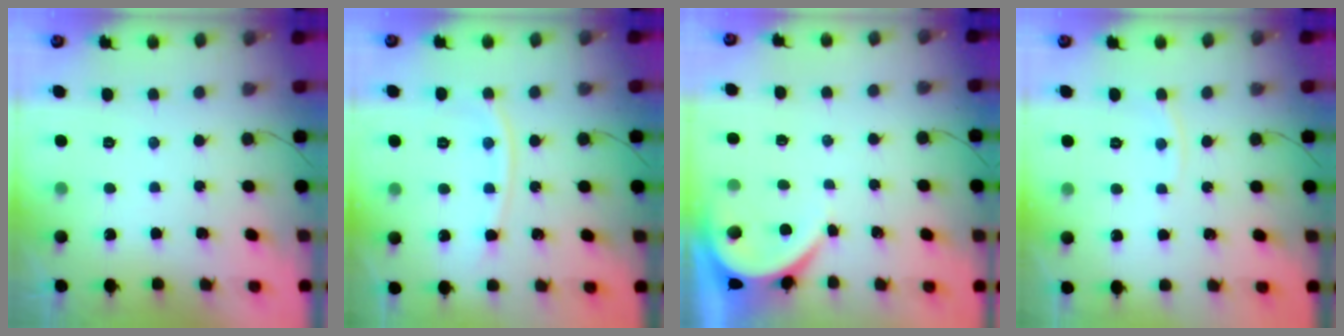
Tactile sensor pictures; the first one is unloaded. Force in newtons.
{"total": 8.9, "press": 8.9, "slide": 1.0}
{"total": 3.4, "press": 3.4, "slide": 0.5}
{"total": 3.8, "press": 3.8, "slide": 0.5}